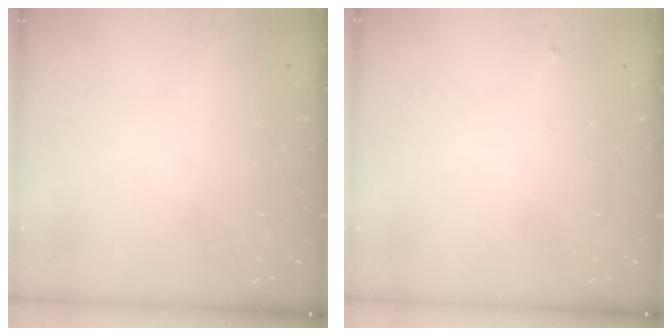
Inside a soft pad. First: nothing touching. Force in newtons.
{"total": 2.7, "press": 2.7, "slide": 0.4}